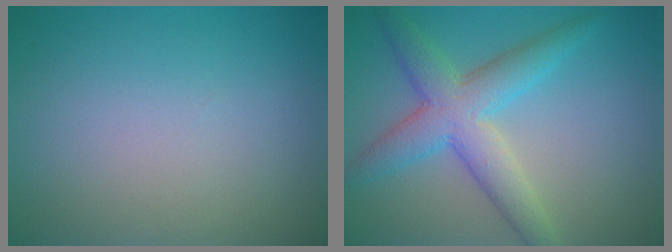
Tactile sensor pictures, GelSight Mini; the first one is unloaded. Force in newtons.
{"total": 5.6, "press": 5.6, "slide": 0.2}